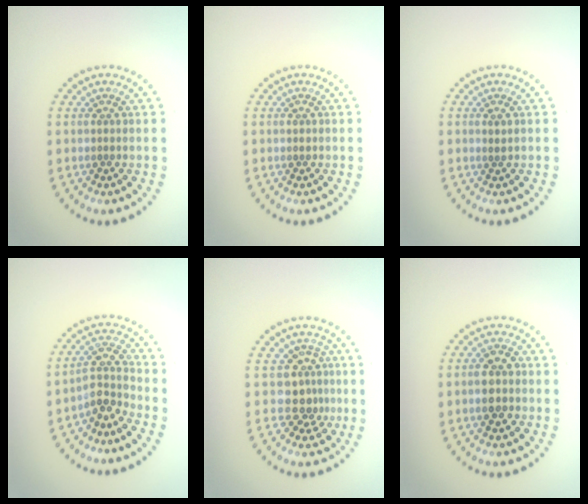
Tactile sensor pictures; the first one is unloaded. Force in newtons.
{"total": 0.6, "press": 0.6, "slide": 0.0}
{"total": 0.6, "press": 0.3, "slide": 0.4}
{"total": 2.9, "press": 2.2, "slide": 1.8}
{"total": 3.0, "press": 2.3, "slide": 1.9}
{"total": 2.6, "press": 2.6, "slide": 0.4}